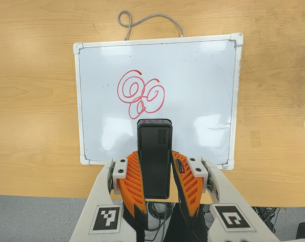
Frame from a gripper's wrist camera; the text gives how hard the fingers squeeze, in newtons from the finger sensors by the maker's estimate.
{"total": 4.5, "left": 3.1, "right": 5.8}